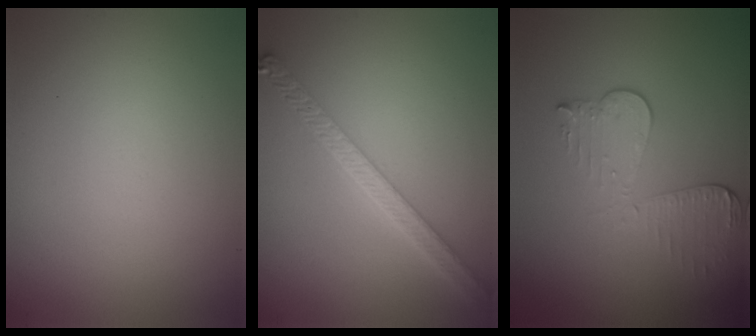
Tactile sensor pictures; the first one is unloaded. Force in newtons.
{"total": 4.1, "press": 3.3, "slide": 2.4}
{"total": 3.3, "press": 3.0, "slide": 1.5}